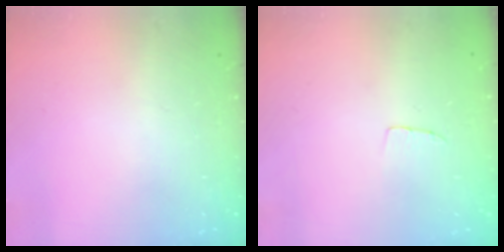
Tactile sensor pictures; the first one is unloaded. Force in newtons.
{"total": 3.1, "press": 3.1, "slide": 0.1}